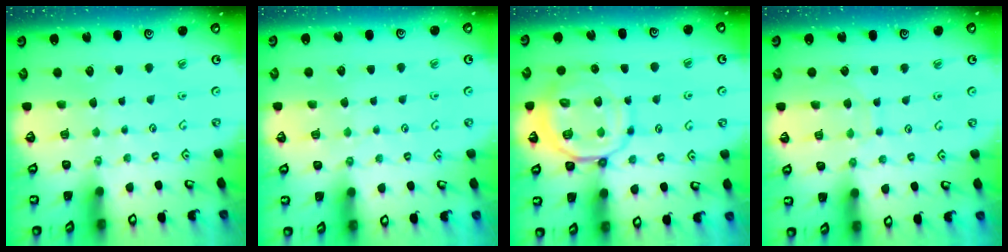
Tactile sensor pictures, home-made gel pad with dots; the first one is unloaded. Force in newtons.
{"total": 2.5, "press": 2.4, "slide": 0.4}
{"total": 13.4, "press": 13.3, "slide": 1.9}
{"total": 6.8, "press": 6.8, "slide": 0.1}